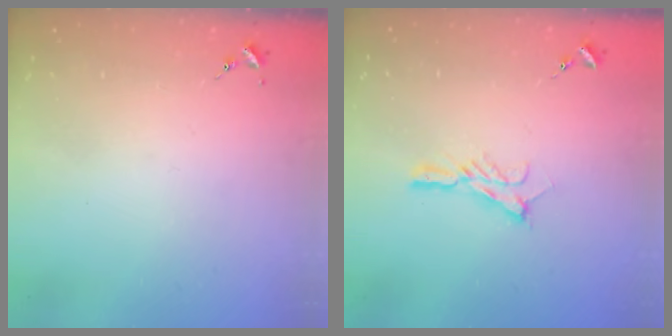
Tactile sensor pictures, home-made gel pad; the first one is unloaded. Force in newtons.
{"total": 8.3, "press": 8.3, "slide": 0.6}